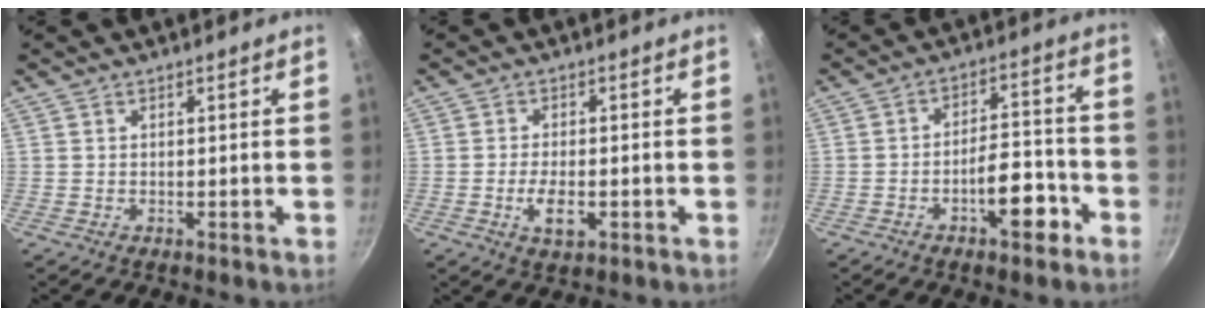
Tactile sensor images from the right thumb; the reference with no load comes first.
{"total": 4.8, "force": [-1.4, 2.3, 3.9], "torque": [-0.074, 0.003, -0.026]}
{"total": 9.0, "force": [-4.5, 3.7, 6.9], "torque": [-0.080, 0.046, -0.064]}